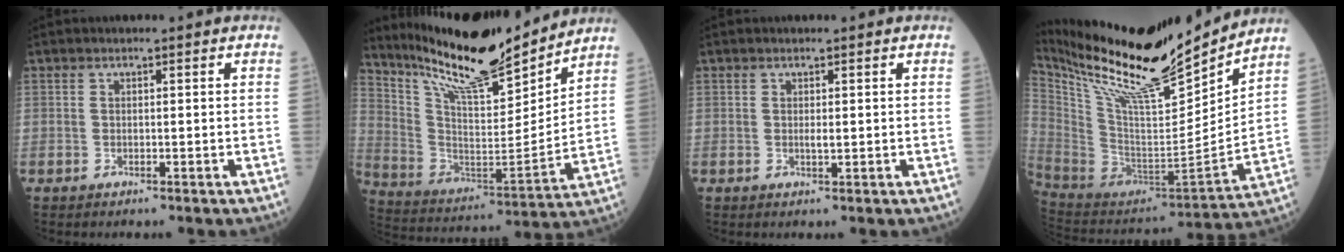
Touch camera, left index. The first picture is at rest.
{"total": 20.5, "force": [18.1, 2.7, 9.3], "torque": [-0.177, -0.023, 0.310]}
{"total": 1.1, "force": [0.2, 0.4, 0.9], "torque": [-0.022, -0.006, 0.005]}
{"total": 26.4, "force": [23.1, 2.3, 12.6], "torque": [-0.238, -0.047, 0.388]}